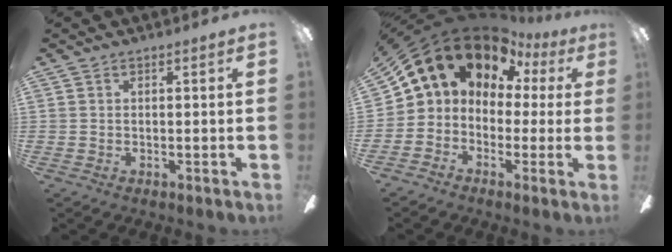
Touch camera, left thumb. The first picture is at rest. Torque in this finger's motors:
{"motor_torque": [0.06, 2.13, 1.52, -1.24, 0.31]}